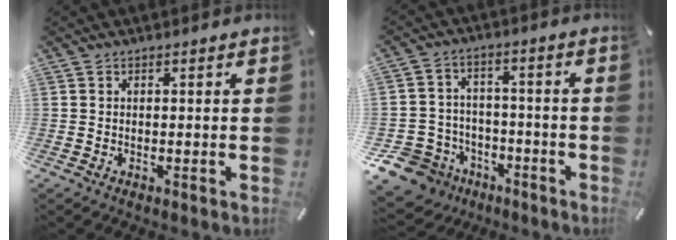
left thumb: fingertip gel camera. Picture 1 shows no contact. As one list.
[{"total": 10.7, "force": [-6.4, 8.2, 2.3], "torque": [-0.072, 0.039, -0.114]}]